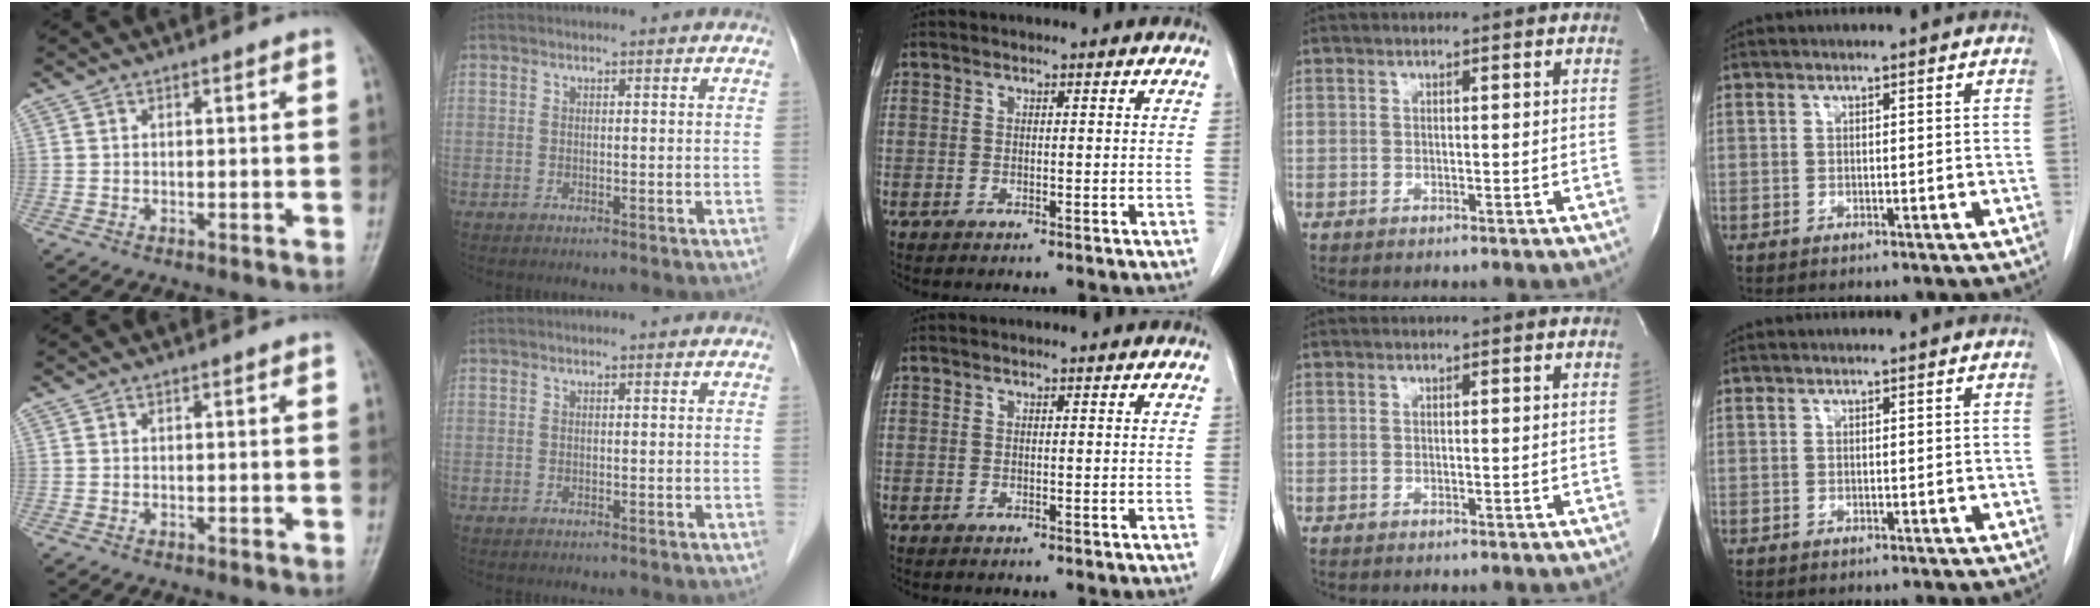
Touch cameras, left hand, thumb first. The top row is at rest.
{}